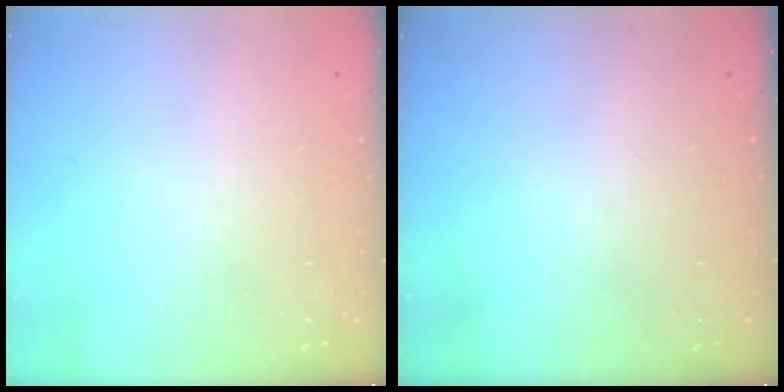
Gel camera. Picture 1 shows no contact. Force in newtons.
{"total": 0.0}